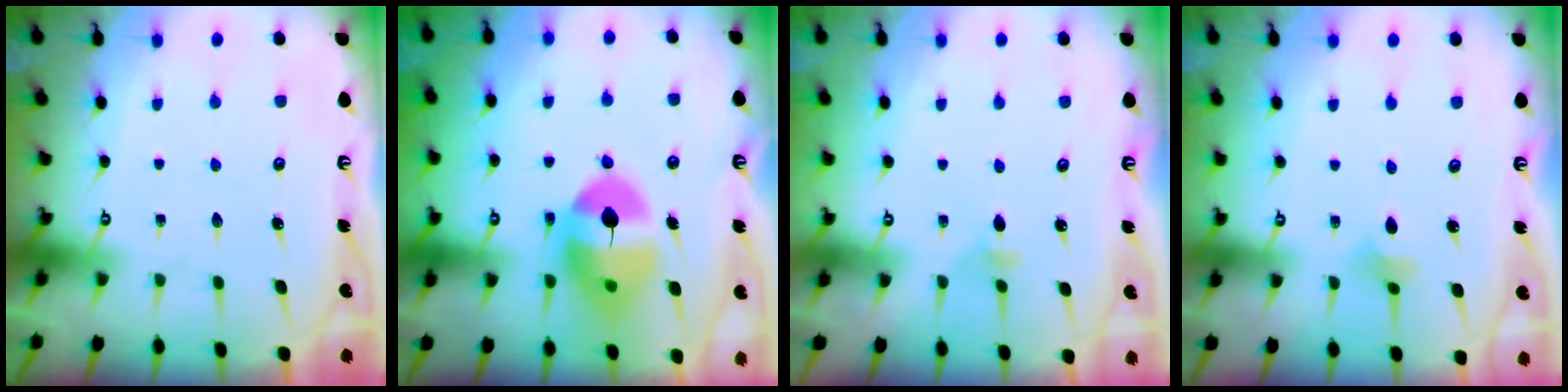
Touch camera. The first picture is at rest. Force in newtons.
{"total": 12.8, "press": 12.7, "slide": 2.0}
{"total": 3.9, "press": 3.8, "slide": 0.9}
{"total": 4.1, "press": 4.1, "slide": 0.7}